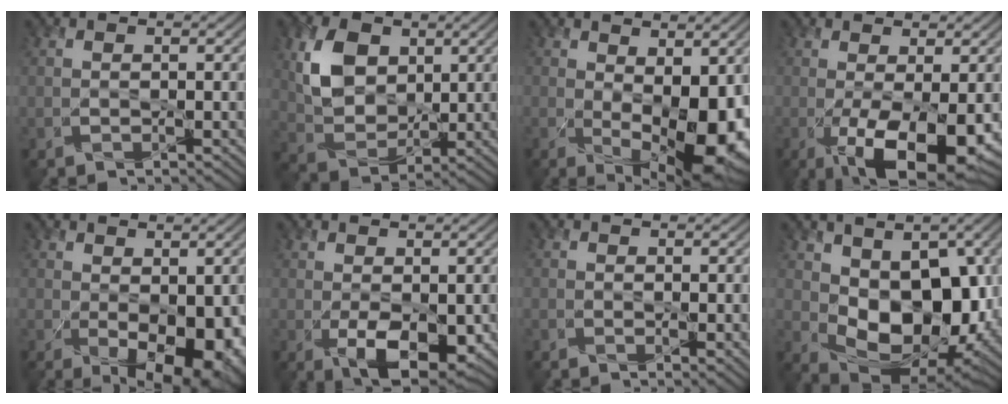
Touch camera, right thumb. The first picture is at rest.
{"total": 8.6, "force": [2.7, 6.0, 5.5], "torque": [-0.129, 0.001, 0.051]}
{"total": 9.6, "force": [-0.7, 5.1, 8.1], "torque": [-0.124, -0.025, -0.002]}
{"total": 8.3, "force": [-2.3, 3.1, 7.3], "torque": [-0.141, -0.022, -0.028]}
{"total": 8.7, "force": [-1.6, 4.9, 7.1], "torque": [-0.101, -0.036, -0.004]}
{"total": 5.3, "force": [-0.8, 2.7, 4.5], "torque": [-0.084, -0.009, -0.010]}
{"total": 1.1, "force": [-0.1, 0.5, 1.0], "torque": [-0.012, -0.001, -0.004]}
{"total": 11.7, "force": [0.2, 7.6, 8.9], "torque": [-0.140, -0.029, 0.012]}